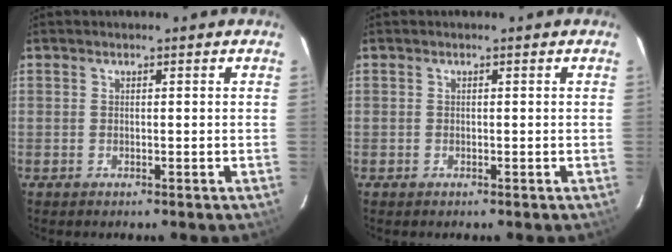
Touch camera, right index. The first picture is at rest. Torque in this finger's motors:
{"motor_torque": [0.08, -0.03, 0.00, 0.00]}